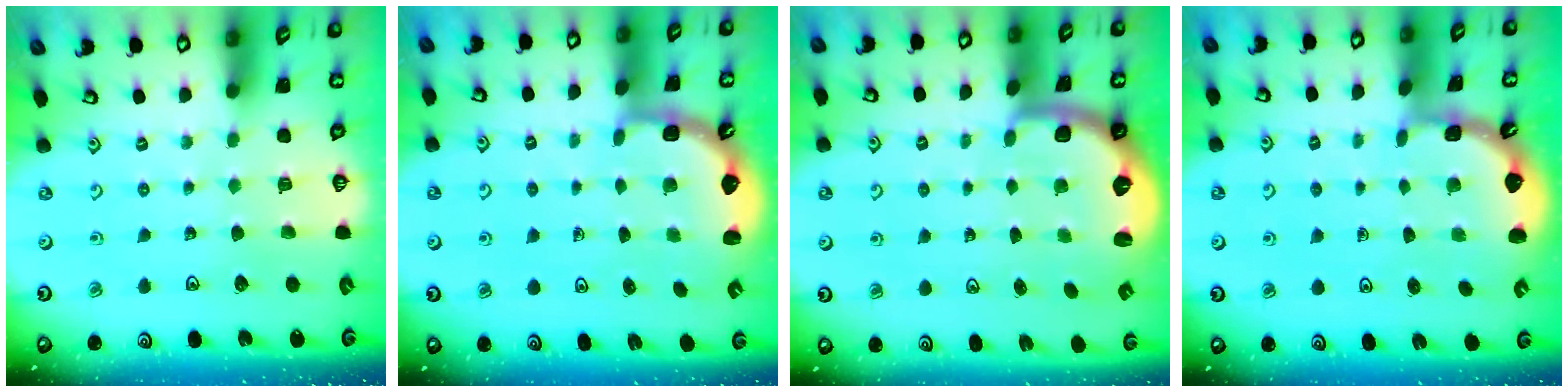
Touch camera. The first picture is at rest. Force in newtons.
{"total": 2.2, "press": 1.8, "slide": 1.3}
{"total": 2.1, "press": 2.0, "slide": 0.8}
{"total": 1.4, "press": 1.4, "slide": 0.1}